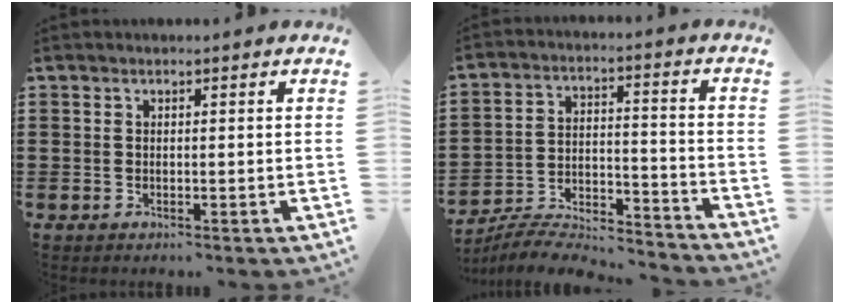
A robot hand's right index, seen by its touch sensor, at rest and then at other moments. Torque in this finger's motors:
{"motor_torque": [-0.07, 0.04, 0.66, 0.14]}